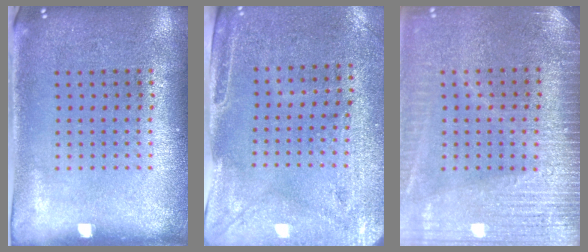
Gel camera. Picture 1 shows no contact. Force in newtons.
{"total": 2.9, "press": 2.5, "slide": 1.5}
{"total": 3.4, "press": 3.1, "slide": 1.5}